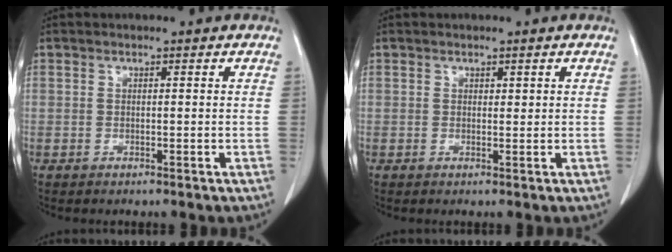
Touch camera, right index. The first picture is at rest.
{"total": 0.6, "force": [0.4, 0.4, 0.3], "torque": [0.002, -0.002, 0.004]}